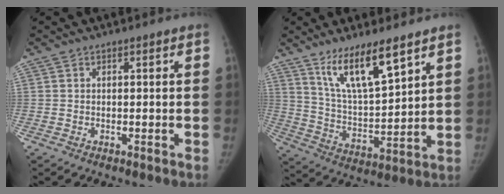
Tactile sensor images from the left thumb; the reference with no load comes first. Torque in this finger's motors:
{"motor_torque": [0.09, 0.11, 1.27, -1.04, 0.12]}